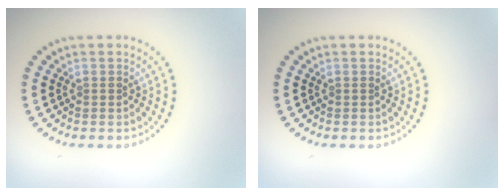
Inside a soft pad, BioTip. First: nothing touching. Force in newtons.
{"total": 0.0}